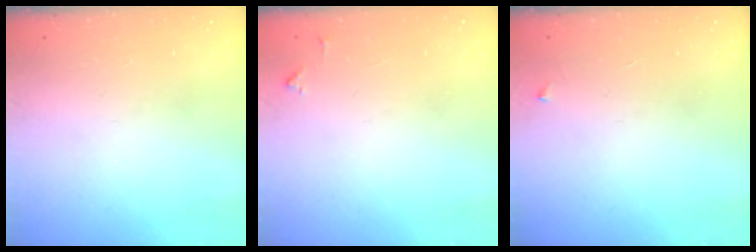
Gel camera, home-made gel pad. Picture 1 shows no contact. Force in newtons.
{"total": 4.1, "press": 4.0, "slide": 0.6}
{"total": 3.2, "press": 3.2, "slide": 0.5}